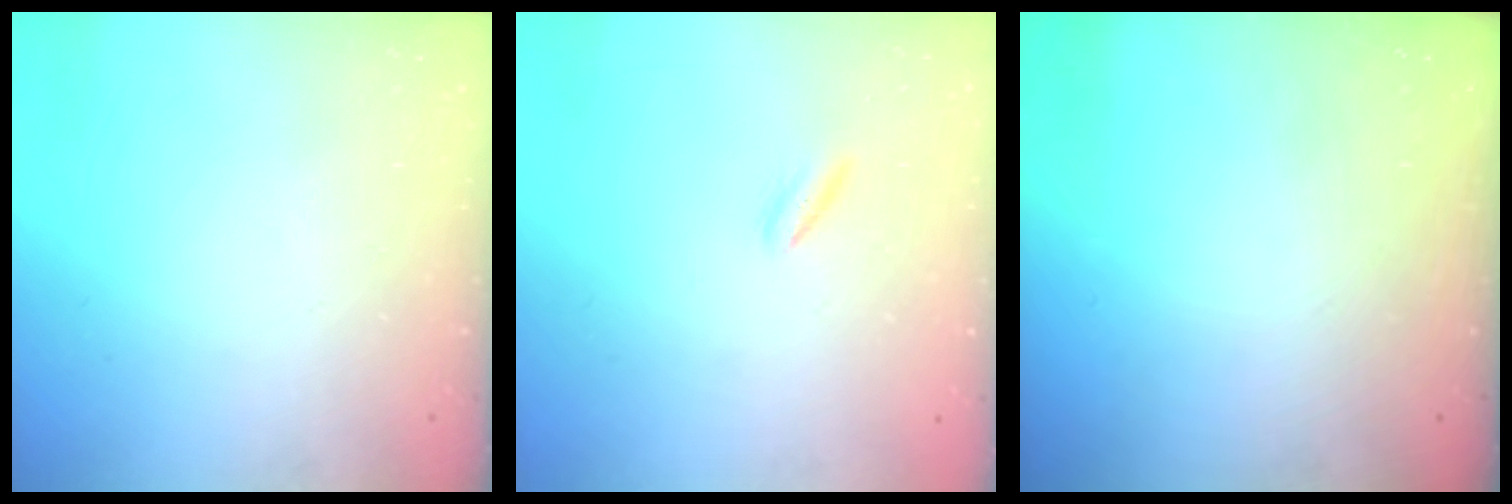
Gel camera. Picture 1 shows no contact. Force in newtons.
{"total": 1.7, "press": 1.5, "slide": 0.8}
{"total": 0.0}